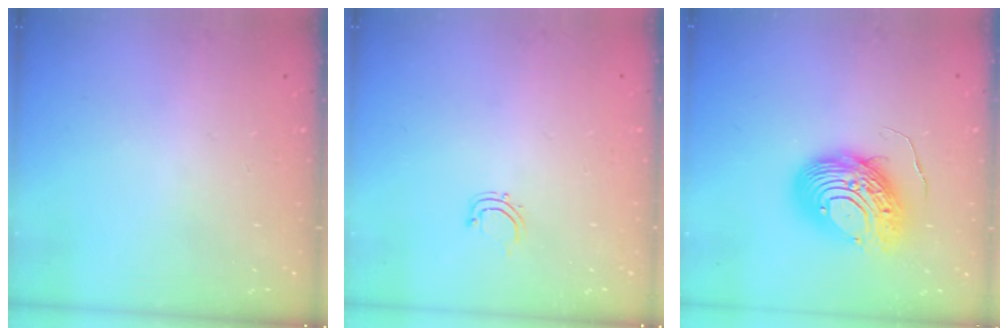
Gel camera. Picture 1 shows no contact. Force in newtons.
{"total": 2.8, "press": 2.8, "slide": 0.5}
{"total": 12.5, "press": 12.4, "slide": 1.3}